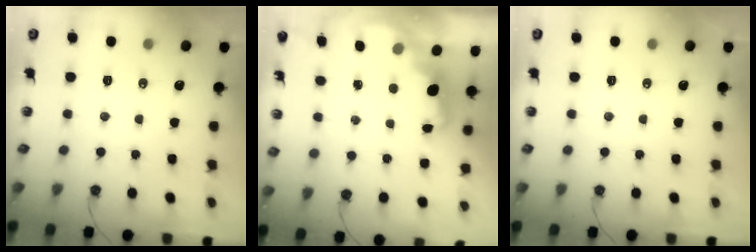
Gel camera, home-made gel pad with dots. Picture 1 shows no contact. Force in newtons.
{"total": 2.4, "press": 2.4, "slide": 0.6}
{"total": 0.0}